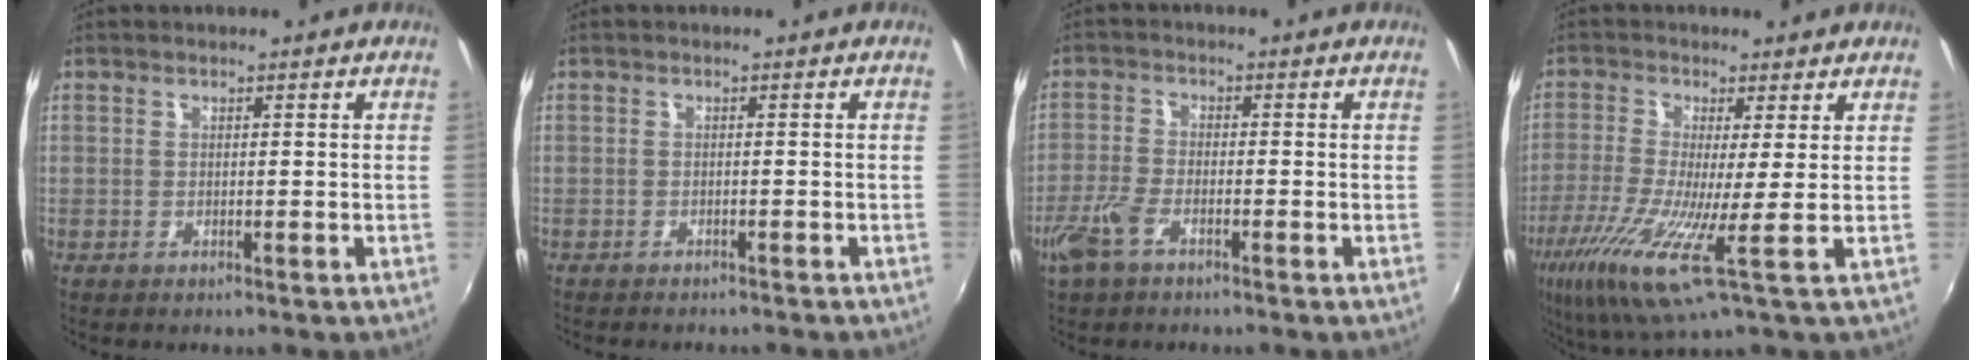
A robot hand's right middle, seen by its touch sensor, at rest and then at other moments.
{"total": 2.7, "force": [-2.5, 0.7, 0.8], "torque": [-0.021, -0.012, -0.037]}
{"total": 5.4, "force": [-3.3, 2.2, 3.7], "torque": [-0.091, -0.006, -0.067]}
{"total": 11.7, "force": [-2.9, 1.1, 11.2], "torque": [-0.243, -0.033, -0.062]}